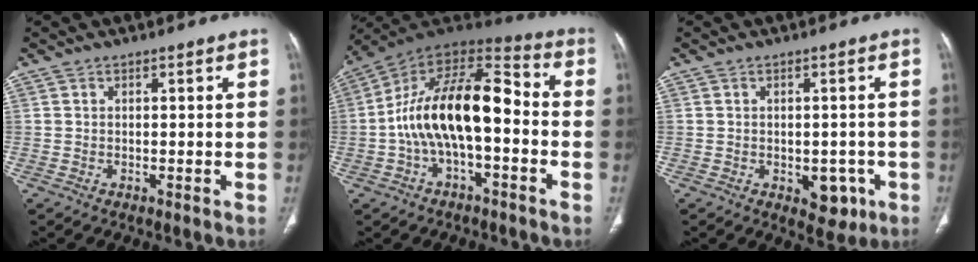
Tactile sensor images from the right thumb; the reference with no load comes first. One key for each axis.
{"total": 19.1, "fx": -2.5, "fy": 9.2, "fz": 16.6, "tx": -0.275, "ty": 0.058, "tz": -0.047}
{"total": 5.5, "fx": -1.8, "fy": 3.6, "fz": 3.7, "tx": -0.019, "ty": 0.005, "tz": -0.013}